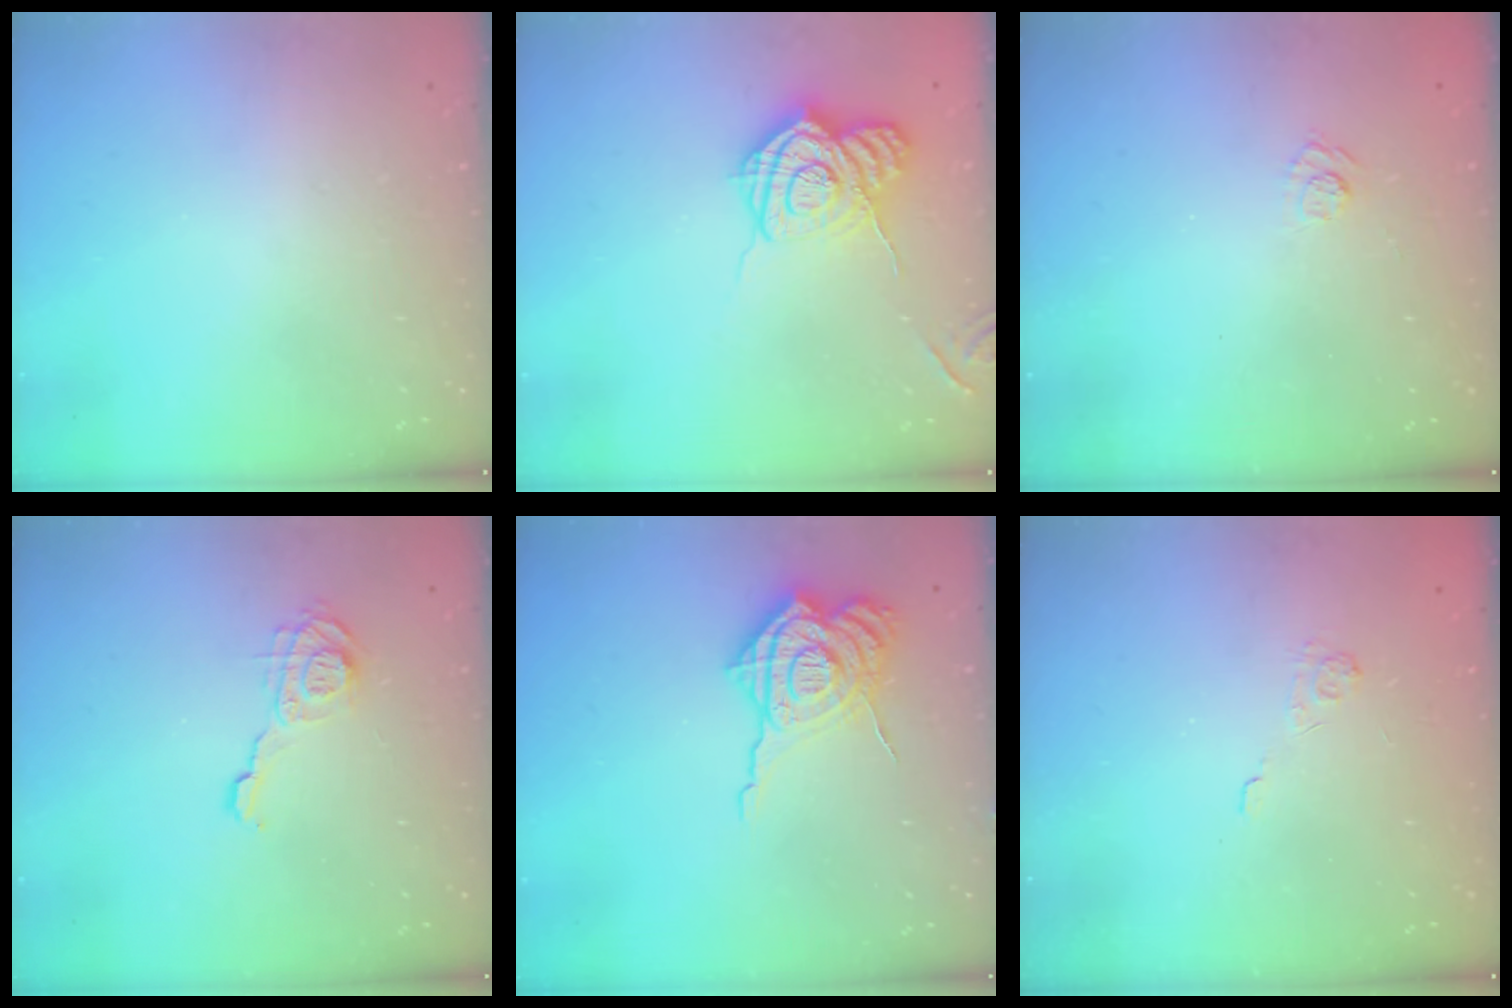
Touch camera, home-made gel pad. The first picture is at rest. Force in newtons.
{"total": 15.8, "press": 15.8, "slide": 0.8}
{"total": 3.9, "press": 3.6, "slide": 1.4}
{"total": 9.6, "press": 9.6, "slide": 0.5}
{"total": 16.1, "press": 16.0, "slide": 1.7}
{"total": 2.1, "press": 1.5, "slide": 1.4}